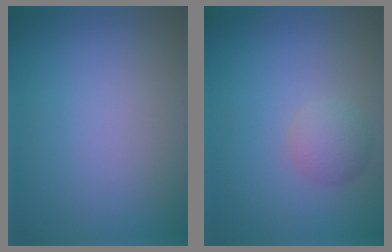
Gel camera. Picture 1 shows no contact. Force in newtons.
{"total": 2.1, "press": 2.1, "slide": 0.1}